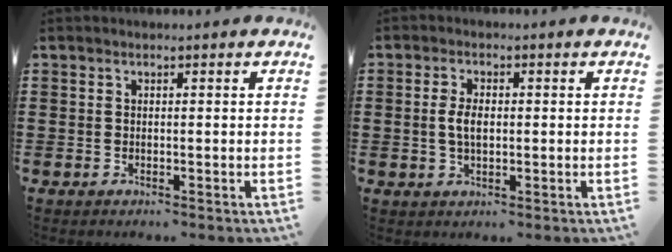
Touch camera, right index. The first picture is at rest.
{"total": 3.4, "force": [0.0, 1.7, 3.0], "torque": [-0.066, 0.003, -0.003]}